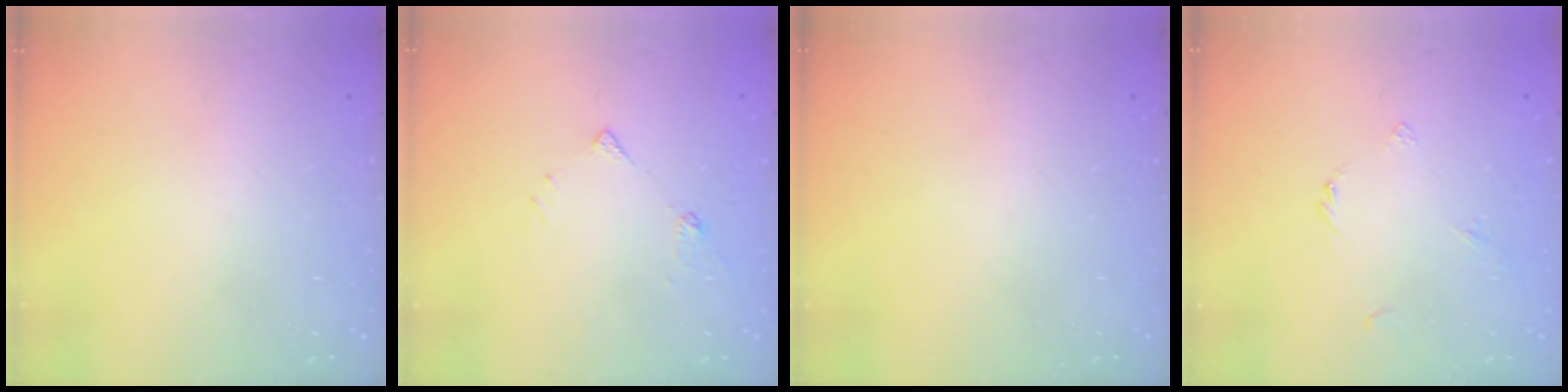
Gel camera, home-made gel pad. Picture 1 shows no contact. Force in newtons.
{"total": 5.4, "press": 5.3, "slide": 0.8}
{"total": 0.0}
{"total": 2.4, "press": 2.4, "slide": 0.5}